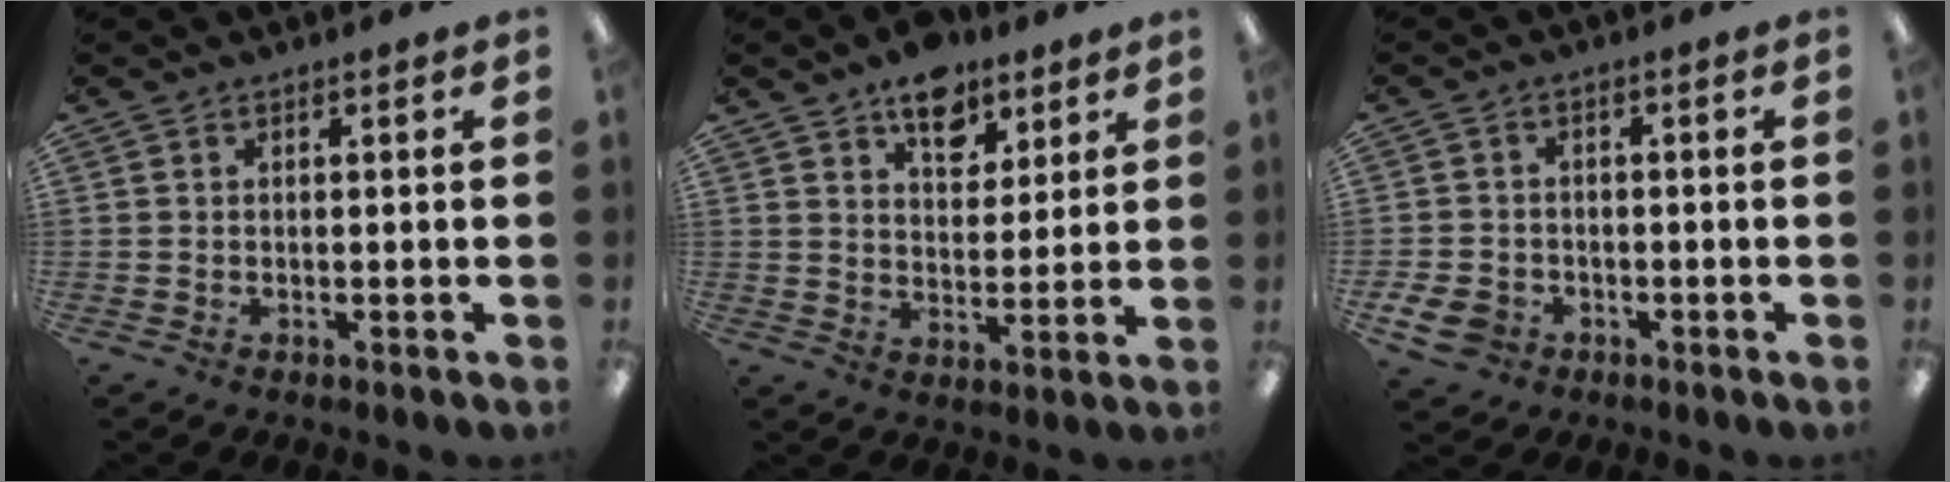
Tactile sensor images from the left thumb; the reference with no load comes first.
{"total": 10.6, "force": [7.3, 6.0, 4.6], "torque": [-0.052, -0.038, 0.128]}
{"total": 5.4, "force": [-3.0, 3.9, 2.3], "torque": [-0.059, 0.012, -0.057]}